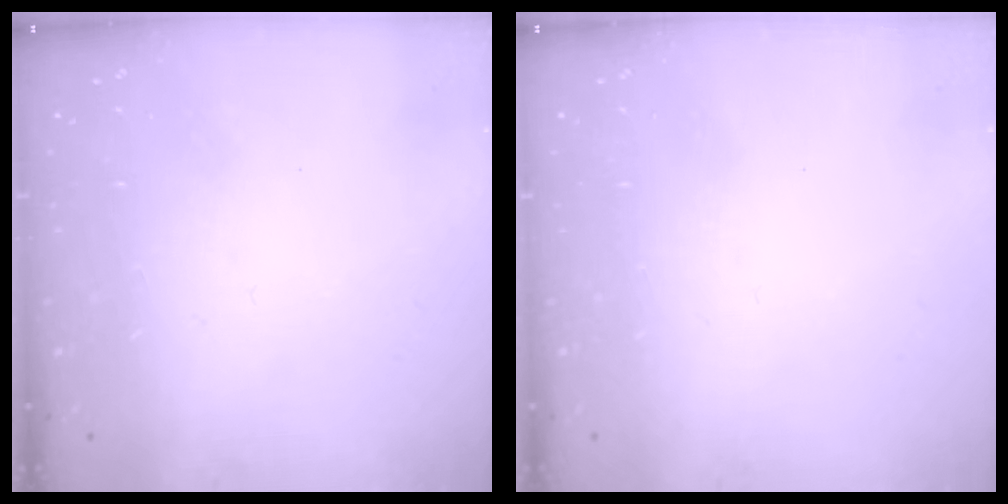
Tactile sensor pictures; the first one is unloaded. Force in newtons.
{"total": 0.0}